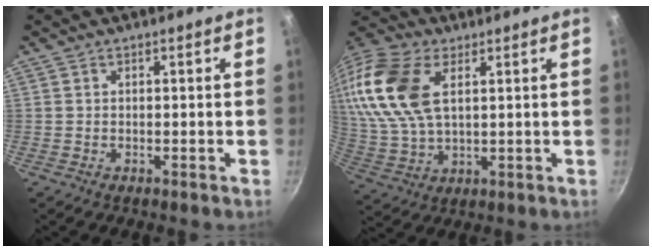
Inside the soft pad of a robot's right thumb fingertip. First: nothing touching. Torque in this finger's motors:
{"motor_torque": [-0.12, 0.81, 1.76, -0.03, 0.48]}